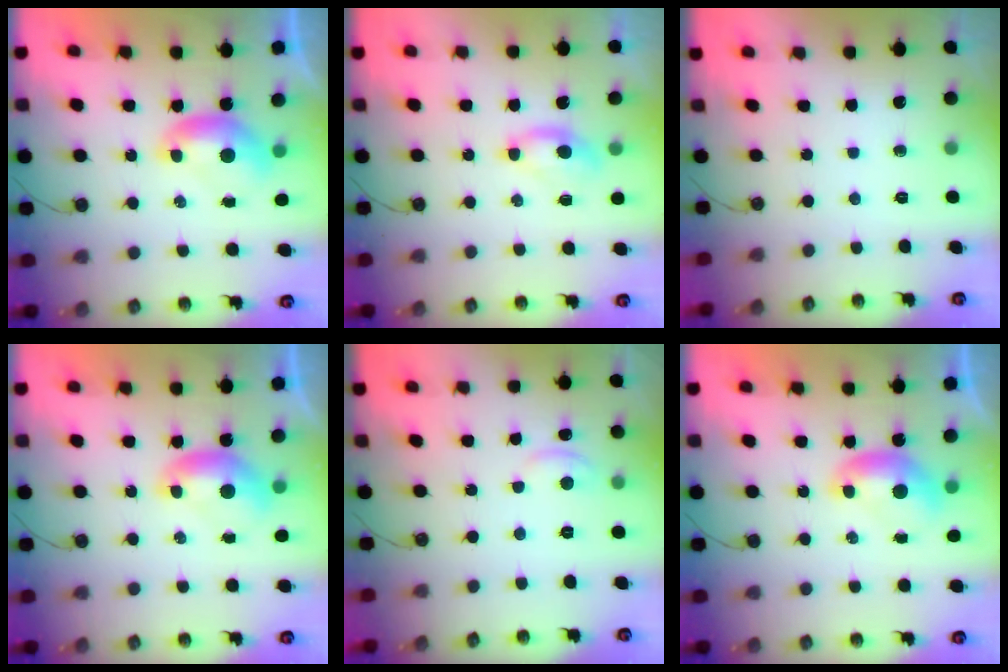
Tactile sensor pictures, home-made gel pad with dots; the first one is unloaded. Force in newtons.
{"total": 1.2, "press": 1.1, "slide": 0.5}
{"total": 0.0}
{"total": 0.0}
{"total": 2.6, "press": 2.6, "slide": 0.3}
{"total": 0.0}